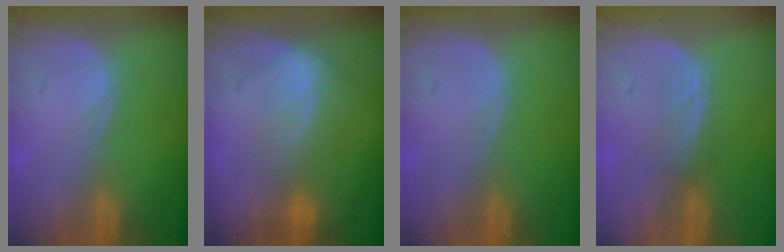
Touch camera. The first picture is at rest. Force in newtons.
{"total": 7.2, "press": 6.1, "slide": 3.8}
{"total": 0.0}
{"total": 2.2, "press": 2.2, "slide": 0.4}